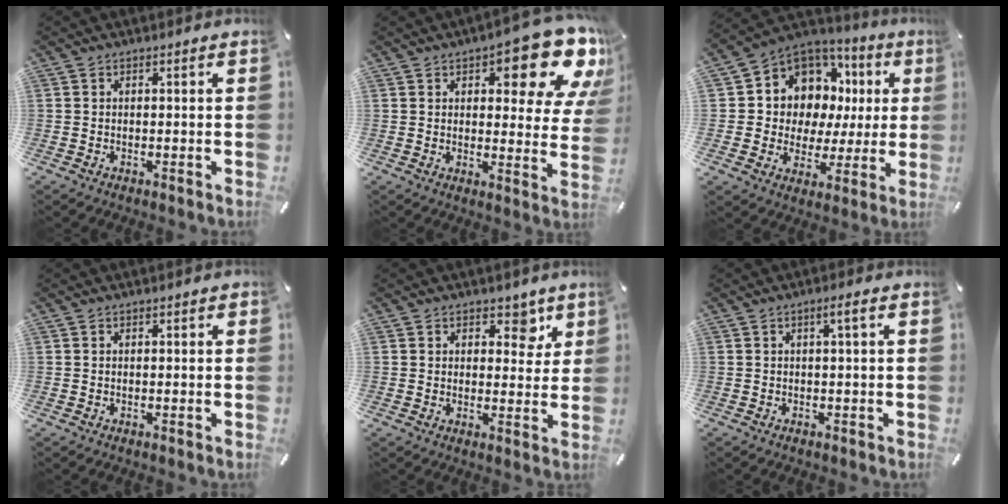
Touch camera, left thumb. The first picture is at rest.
{"total": 15.6, "force": [8.9, 6.2, 11.2], "torque": [-0.130, -0.063, 0.145]}
{"total": 10.0, "force": [4.2, 8.9, 2.2], "torque": [-0.048, -0.049, 0.083]}
{"total": 0.0}
{"total": 5.8, "force": [3.3, 3.9, 2.8], "torque": [-0.012, -0.016, 0.048]}
{"total": 2.8, "force": [0.4, 0.2, 2.8], "torque": [-0.052, 0.002, 0.004]}